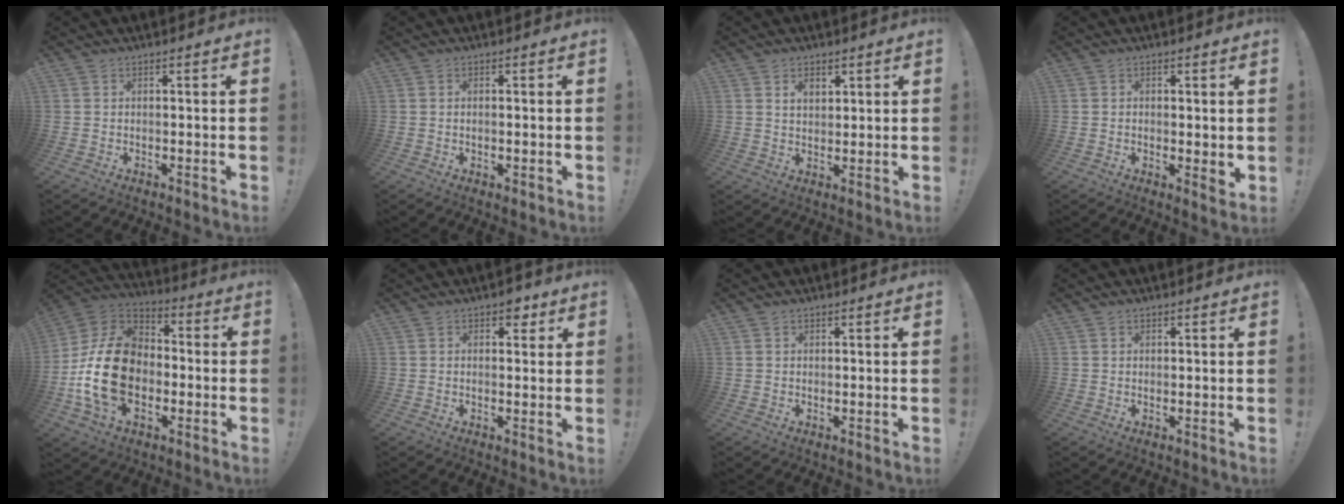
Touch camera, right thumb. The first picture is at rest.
{"total": 0.7, "force": [0.1, 0.3, 0.6], "torque": [-0.006, -0.001, 0.000]}
{"total": 3.8, "force": [2.3, 2.5, 1.6], "torque": [-0.023, -0.014, 0.040]}
{"total": 1.9, "force": [1.1, 0.9, 1.3], "torque": [-0.009, -0.011, 0.017]}
{"total": 21.7, "force": [-3.6, 15.3, 15.0], "torque": [-0.276, 0.028, -0.050]}
{"total": 3.4, "force": [2.0, 2.2, 1.8], "torque": [-0.010, -0.007, 0.031]}
{"total": 0.7, "force": [0.6, 0.4, 0.2], "torque": [0.004, -0.003, 0.010]}
{"total": 1.0, "force": [0.8, 0.6, 0.2], "torque": [0.003, -0.004, 0.014]}